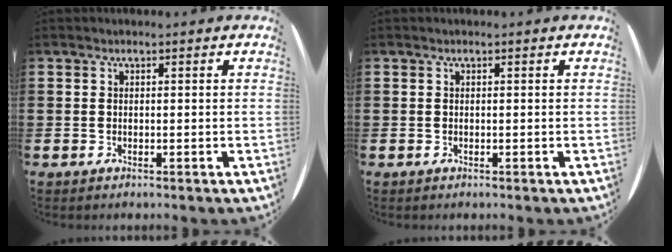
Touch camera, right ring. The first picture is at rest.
{"total": 0.0}